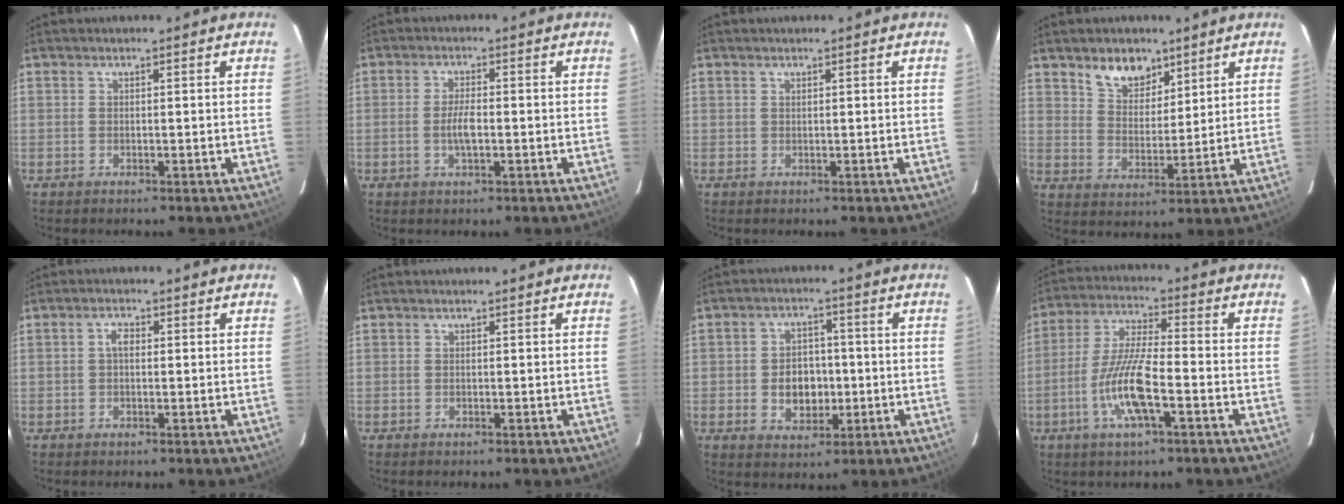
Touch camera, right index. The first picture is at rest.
{"total": 3.8, "force": [-0.9, 1.4, 3.5], "torque": [-0.070, 0.001, -0.017]}
{"total": 0.0}
{"total": 7.9, "force": [5.4, 4.5, 3.4], "torque": [-0.050, 0.005, 0.101]}
{"total": 2.4, "force": [0.3, 1.4, 1.9], "torque": [-0.036, 0.008, 0.005]}
{"total": 0.0}
{"total": 7.5, "force": [-1.4, 5.6, 4.7], "torque": [-0.094, 0.009, -0.014]}
{"total": 11.6, "force": [-4.4, 2.2, 10.5], "torque": [-0.219, -0.004, -0.085]}